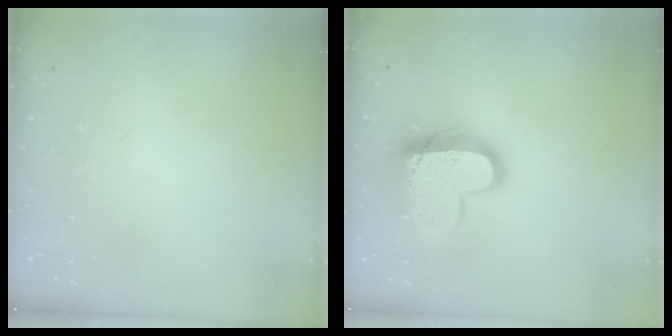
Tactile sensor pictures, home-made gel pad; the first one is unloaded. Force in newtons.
{"total": 15.3, "press": 15.2, "slide": 1.2}